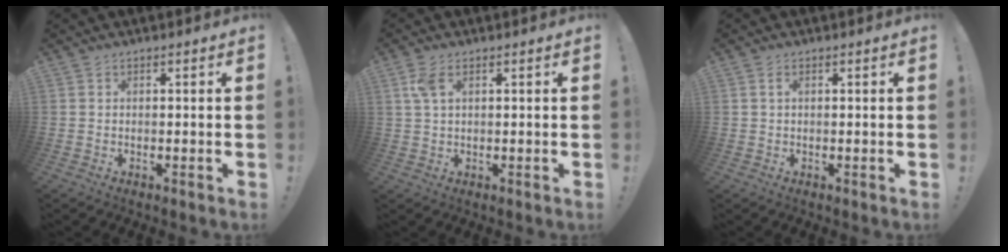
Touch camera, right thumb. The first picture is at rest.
{"total": 4.1, "force": [1.6, 1.9, 3.3], "torque": [-0.062, 0.003, 0.029]}
{"total": 1.1, "force": [0.3, 0.4, 1.0], "torque": [-0.013, 0.000, 0.003]}